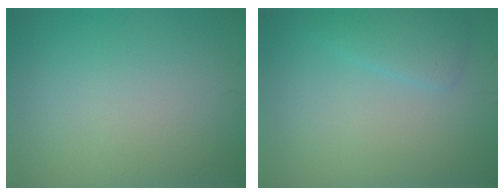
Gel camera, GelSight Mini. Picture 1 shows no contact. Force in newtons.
{"total": 2.4, "press": 2.4, "slide": 0.2}